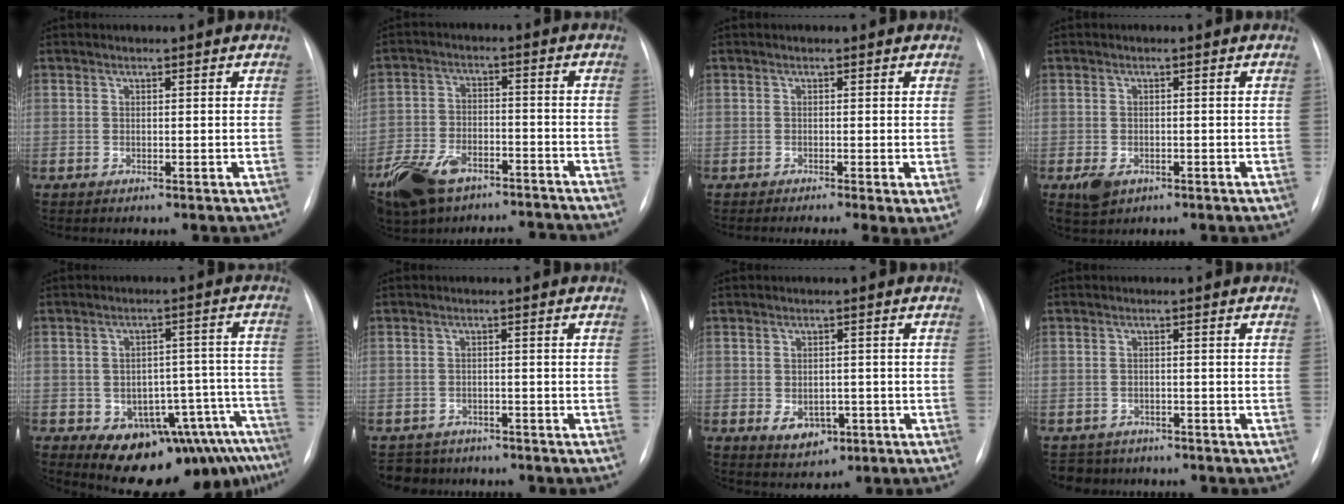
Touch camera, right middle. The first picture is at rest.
{"total": 15.1, "force": [-11.6, 6.9, 6.8], "torque": [-0.158, 0.012, -0.193]}
{"total": 3.0, "force": [-1.1, 0.5, 2.7], "torque": [-0.034, -0.011, -0.020]}
{"total": 3.4, "force": [-1.7, 2.2, 1.9], "torque": [-0.040, -0.005, -0.018]}
{"total": 15.7, "force": [-10.4, 7.5, 9.0], "torque": [-0.061, 0.051, -0.126]}
{"total": 4.8, "force": [-4.3, 2.1, -0.4], "torque": [0.008, 0.004, -0.064]}
{"total": 4.1, "force": [-1.4, 2.9, 2.6], "torque": [-0.036, 0.002, -0.007]}
{"total": 4.2, "force": [-3.7, 1.9, -0.5], "torque": [0.008, 0.001, -0.057]}